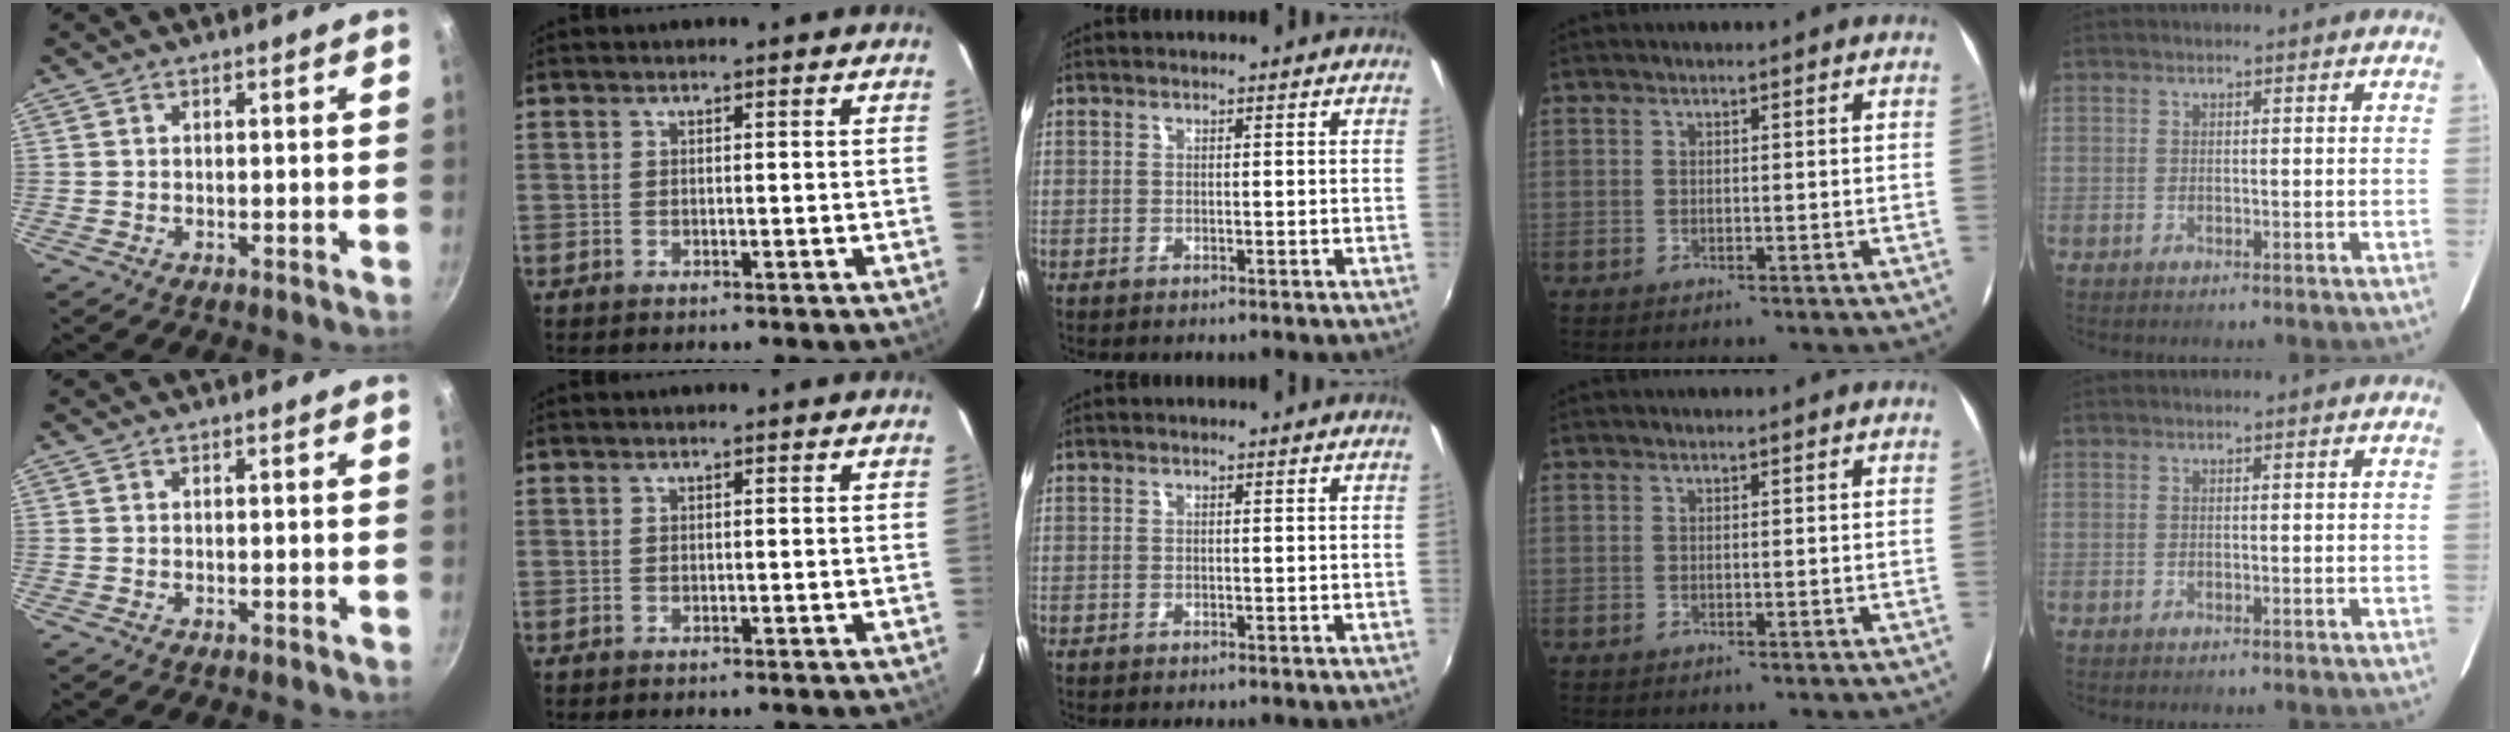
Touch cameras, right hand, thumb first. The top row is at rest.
{}